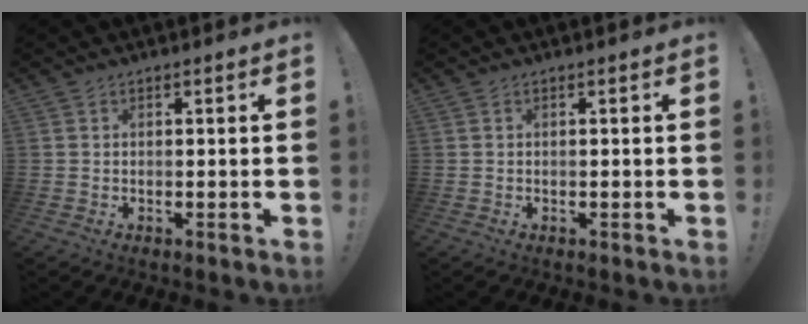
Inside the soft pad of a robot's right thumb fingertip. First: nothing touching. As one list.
[{"total": 0.0}]